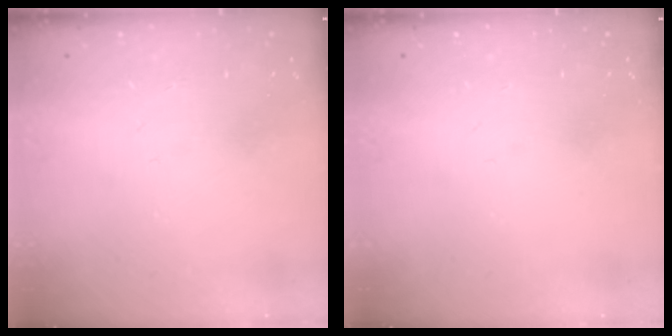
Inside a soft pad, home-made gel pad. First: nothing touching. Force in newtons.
{"total": 0.0}